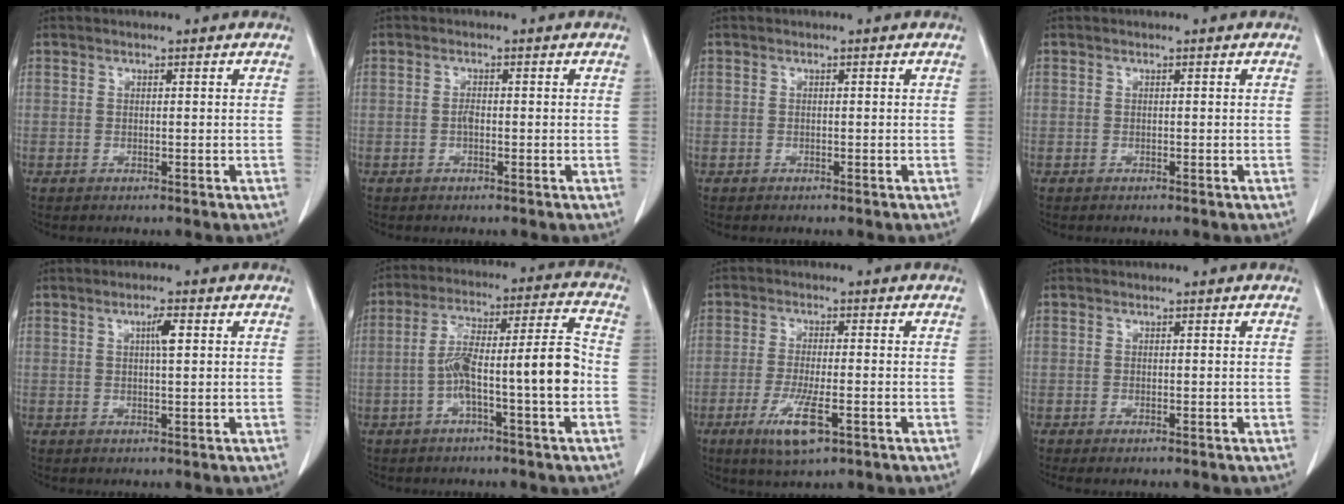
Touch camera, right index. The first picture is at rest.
{"total": 1.0, "force": [-0.3, 0.4, 0.9], "torque": [-0.019, 0.002, -0.005]}
{"total": 0.5, "force": [-0.3, 0.4, -0.1], "torque": [-0.001, 0.005, -0.009]}
{"total": 0.0}
{"total": 2.6, "force": [0.8, 0.2, 2.4], "torque": [-0.043, 0.003, 0.013]}
{"total": 12.7, "force": [-3.1, 0.8, 12.2], "torque": [-0.209, 0.032, -0.052]}
{"total": 7.0, "force": [-3.3, 1.1, 6.1], "torque": [-0.119, -0.015, -0.054]}
{"total": 0.8, "force": [-0.6, 0.1, 0.5], "torque": [-0.011, -0.003, -0.008]}